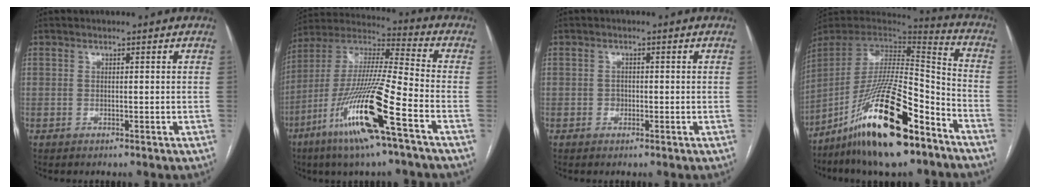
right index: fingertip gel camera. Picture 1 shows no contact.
{"total": 19.3, "force": [-9.1, 0.4, 17.1], "torque": [-0.368, -0.037, -0.178]}
{"total": 1.2, "force": [-0.3, 1.1, 0.5], "torque": [-0.004, 0.004, -0.004]}
{"total": 24.8, "force": [-15.2, 5.4, 18.9], "torque": [-0.354, -0.020, -0.263]}